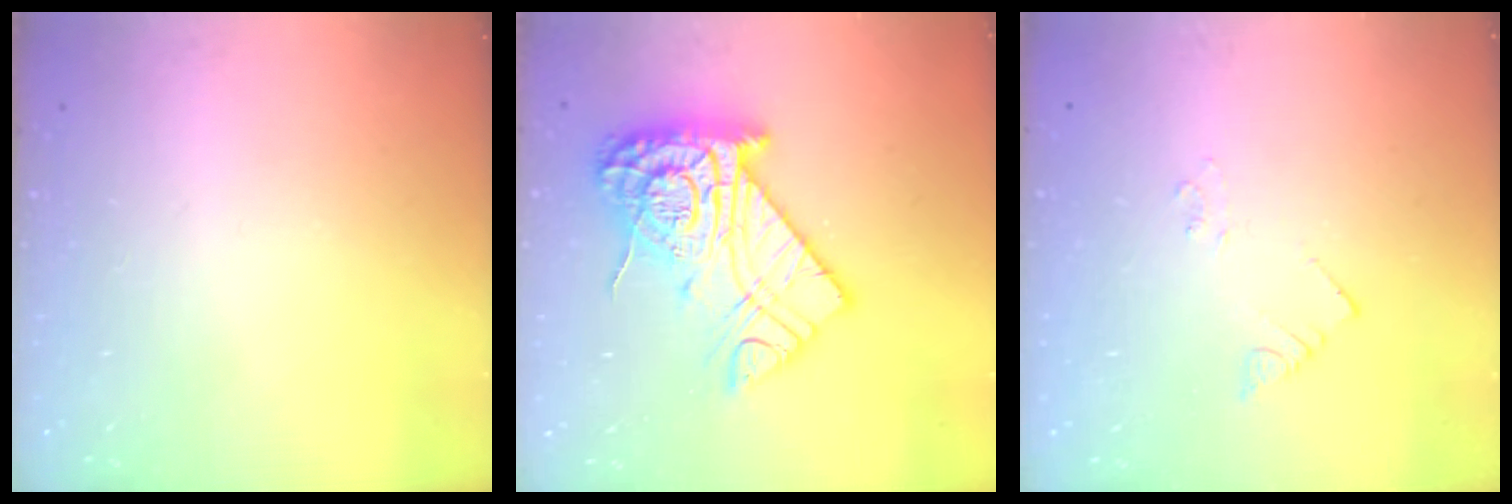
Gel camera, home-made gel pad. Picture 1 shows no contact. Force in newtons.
{"total": 20.4, "press": 20.3, "slide": 1.4}
{"total": 2.1, "press": 2.1, "slide": 0.3}